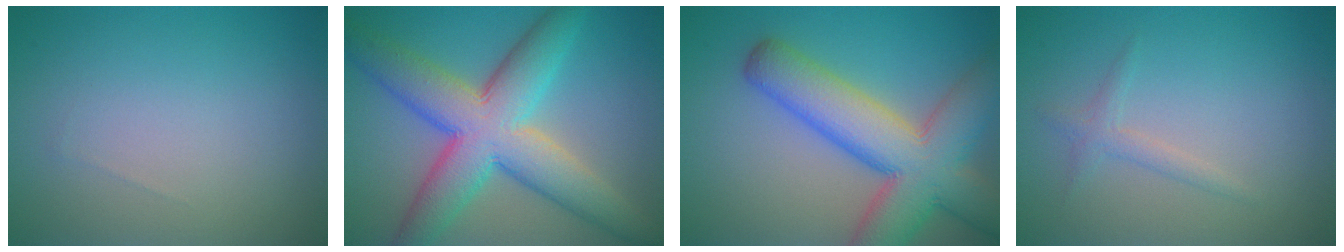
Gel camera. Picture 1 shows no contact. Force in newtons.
{"total": 10.2, "press": 10.2, "slide": 0.6}
{"total": 10.5, "press": 10.5, "slide": 0.4}
{"total": 1.3, "press": 1.3, "slide": 0.0}